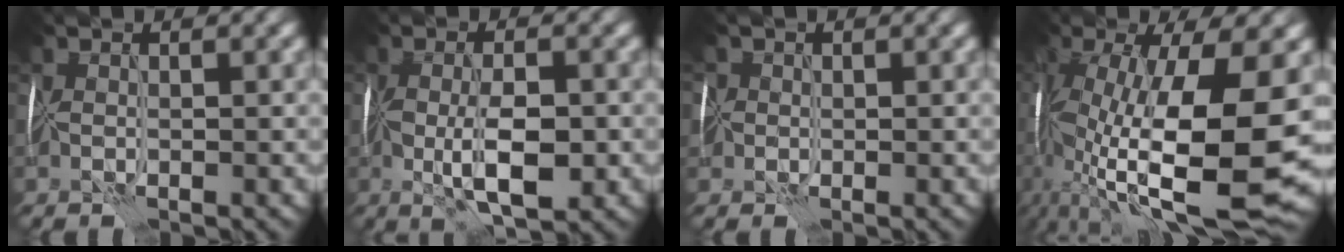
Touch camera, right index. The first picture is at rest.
{"total": 4.9, "force": [-0.9, 1.9, 4.4], "torque": [-0.080, -0.007, -0.013]}
{"total": 3.9, "force": [-0.1, 3.6, 1.6], "torque": [-0.014, 0.020, -0.031]}
{"total": 15.0, "force": [-2.0, 5.2, 13.9], "torque": [-0.260, -0.010, -0.030]}